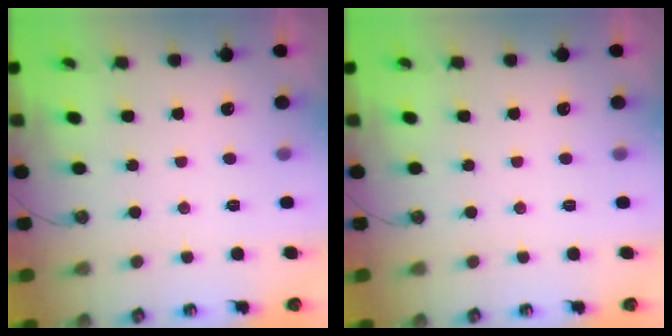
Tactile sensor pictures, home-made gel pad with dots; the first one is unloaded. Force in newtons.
{"total": 0.0}